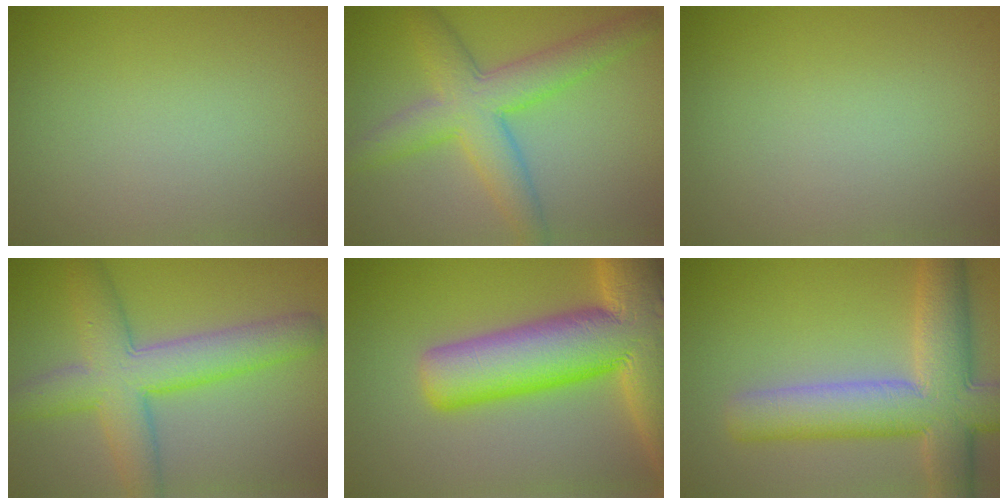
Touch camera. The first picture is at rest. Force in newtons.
{"total": 6.1, "press": 6.1, "slide": 0.2}
{"total": 0.0}
{"total": 7.3, "press": 7.3, "slide": 0.1}
{"total": 15.6, "press": 15.6, "slide": 0.7}
{"total": 9.5, "press": 9.5, "slide": 0.7}